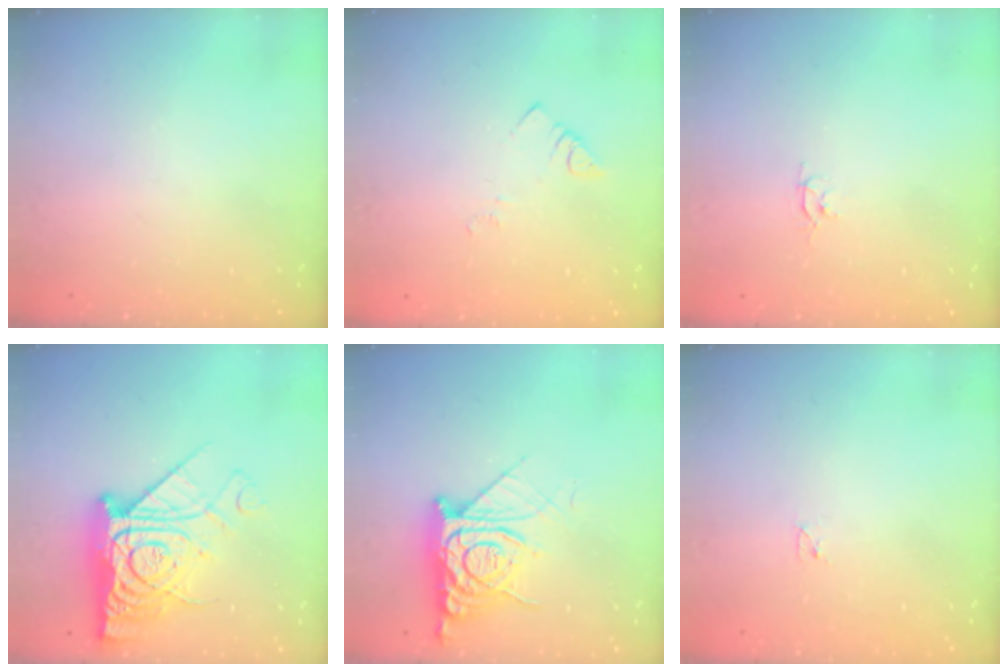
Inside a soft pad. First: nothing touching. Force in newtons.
{"total": 3.7, "press": 3.7, "slide": 0.5}
{"total": 2.6, "press": 2.6, "slide": 0.3}
{"total": 17.7, "press": 17.6, "slide": 1.8}
{"total": 12.2, "press": 12.1, "slide": 1.3}
{"total": 2.3, "press": 2.2, "slide": 0.4}